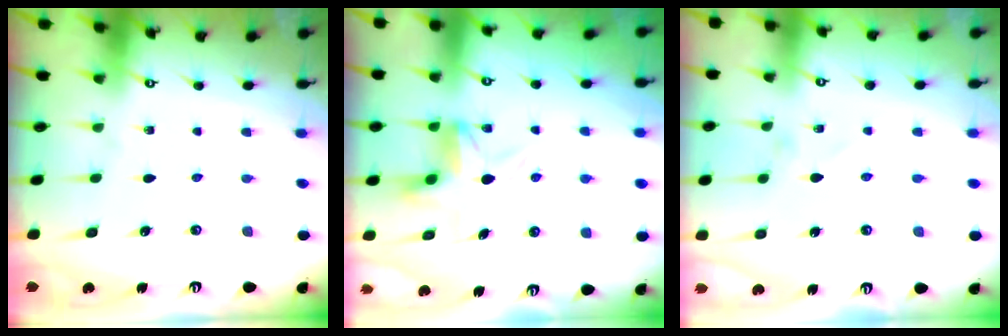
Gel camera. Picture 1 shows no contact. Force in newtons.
{"total": 4.5, "press": 4.5, "slide": 0.1}
{"total": 0.6, "press": 0.6, "slide": 0.2}